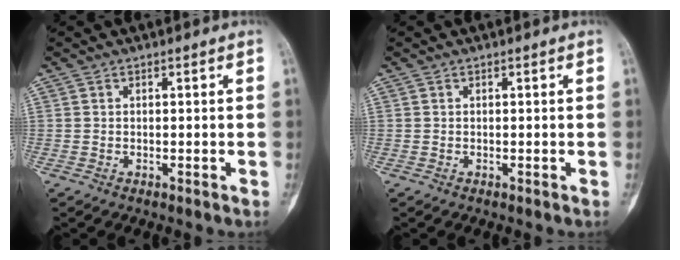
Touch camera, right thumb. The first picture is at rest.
{"total": 0.0}